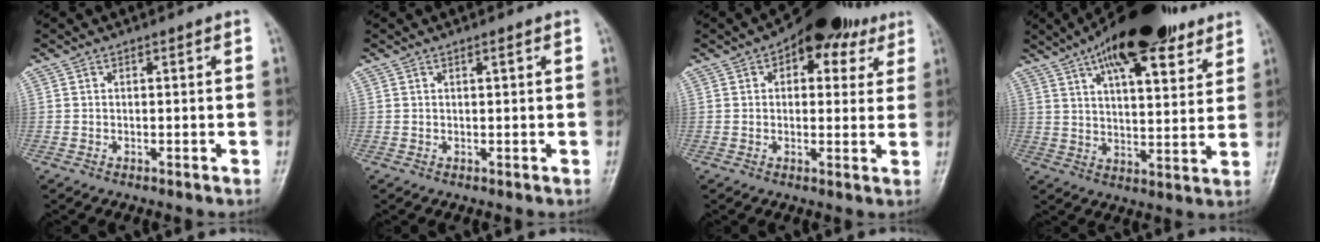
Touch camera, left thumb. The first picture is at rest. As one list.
[{"total": 0.8, "force": [0.4, 0.1, 0.7], "torque": [-0.012, 0.001, 0.005]}, {"total": 11.6, "force": [5.6, 6.9, 7.5], "torque": [-0.048, 0.002, 0.068]}, {"total": 20.7, "force": [12.7, 7.6, 14.4], "torque": [-0.203, -0.027, 0.199]}]